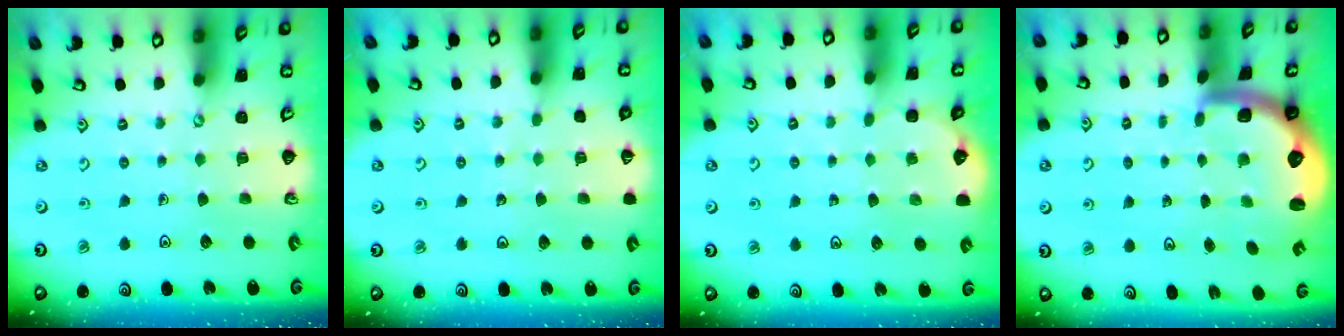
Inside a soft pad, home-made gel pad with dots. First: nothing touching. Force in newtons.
{"total": 4.2, "press": 4.2, "slide": 0.5}
{"total": 1.7, "press": 1.7, "slide": 0.1}
{"total": 2.8, "press": 2.5, "slide": 1.4}